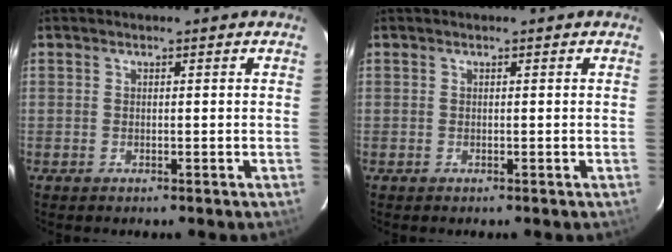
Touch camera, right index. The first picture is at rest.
{"total": 0.0}